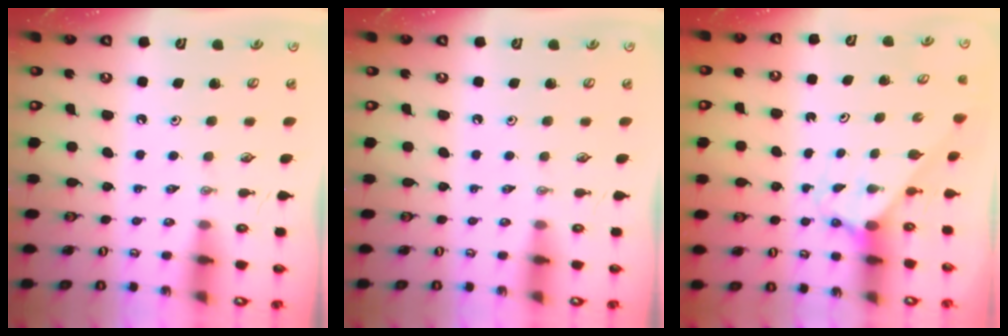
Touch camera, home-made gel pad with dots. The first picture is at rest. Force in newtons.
{"total": 0.0}
{"total": 2.5, "press": 2.5, "slide": 0.2}